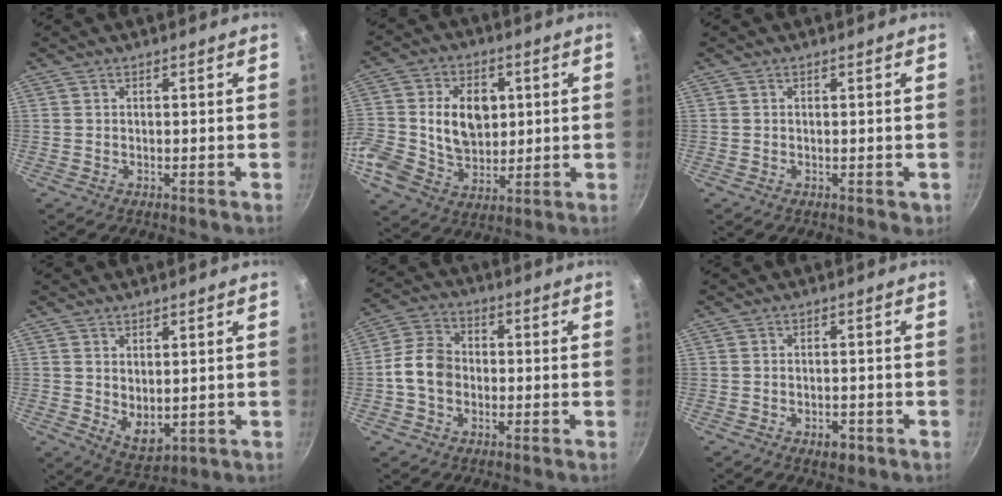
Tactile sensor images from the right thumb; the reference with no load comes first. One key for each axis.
{"total": 17.5, "fx": 1.5, "fy": 13.4, "fz": 11.2, "tx": -0.215, "ty": 0.017, "tz": 0.026}
{"total": 0.9, "fx": -0.1, "fy": 0.6, "fz": 0.7, "tx": -0.006, "ty": 0.000, "tz": 0.000}
{"total": 5.8, "fx": 1.1, "fy": 3.4, "fz": 4.6, "tx": -0.062, "ty": -0.022, "tz": 0.032}
{"total": 8.4, "fx": -1.3, "fy": 6.6, "fz": 5.0, "tx": -0.069, "ty": 0.024, "tz": -0.037}
{"total": 3.1, "fx": -1.6, "fy": 1.6, "fz": 2.1, "tx": -0.024, "ty": 0.011, "tz": -0.019}